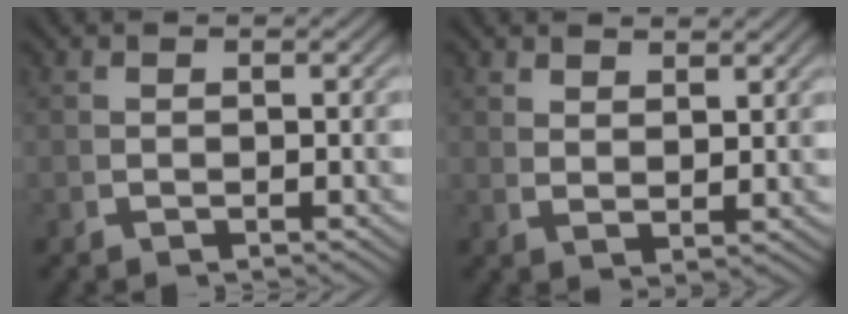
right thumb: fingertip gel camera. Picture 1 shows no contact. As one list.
[{"total": 2.3, "force": [2.1, 0.0, 0.7], "torque": [-0.007, 0.002, 0.046]}]